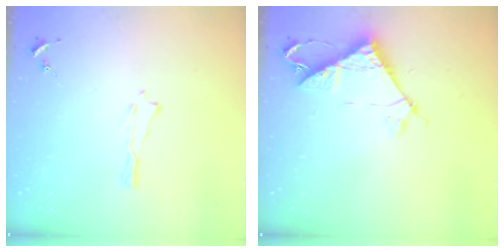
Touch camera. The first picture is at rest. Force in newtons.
{"total": 7.0, "press": 7.0, "slide": 0.7}